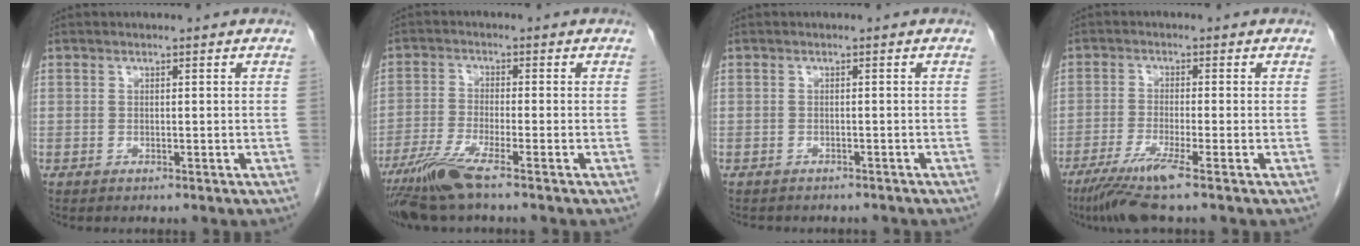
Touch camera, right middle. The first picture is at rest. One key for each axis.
{"total": 6.9, "fx": -4.8, "fy": -0.4, "fz": 4.8, "tx": -0.101, "ty": -0.022, "tz": -0.097}
{"total": 4.8, "fx": -4.2, "fy": 1.9, "fz": 1.3, "tx": -0.018, "ty": 0.001, "tz": -0.048}
{"total": 6.6, "fx": -4.4, "fy": -0.7, "fz": 4.9, "tx": -0.092, "ty": -0.021, "tz": -0.085}